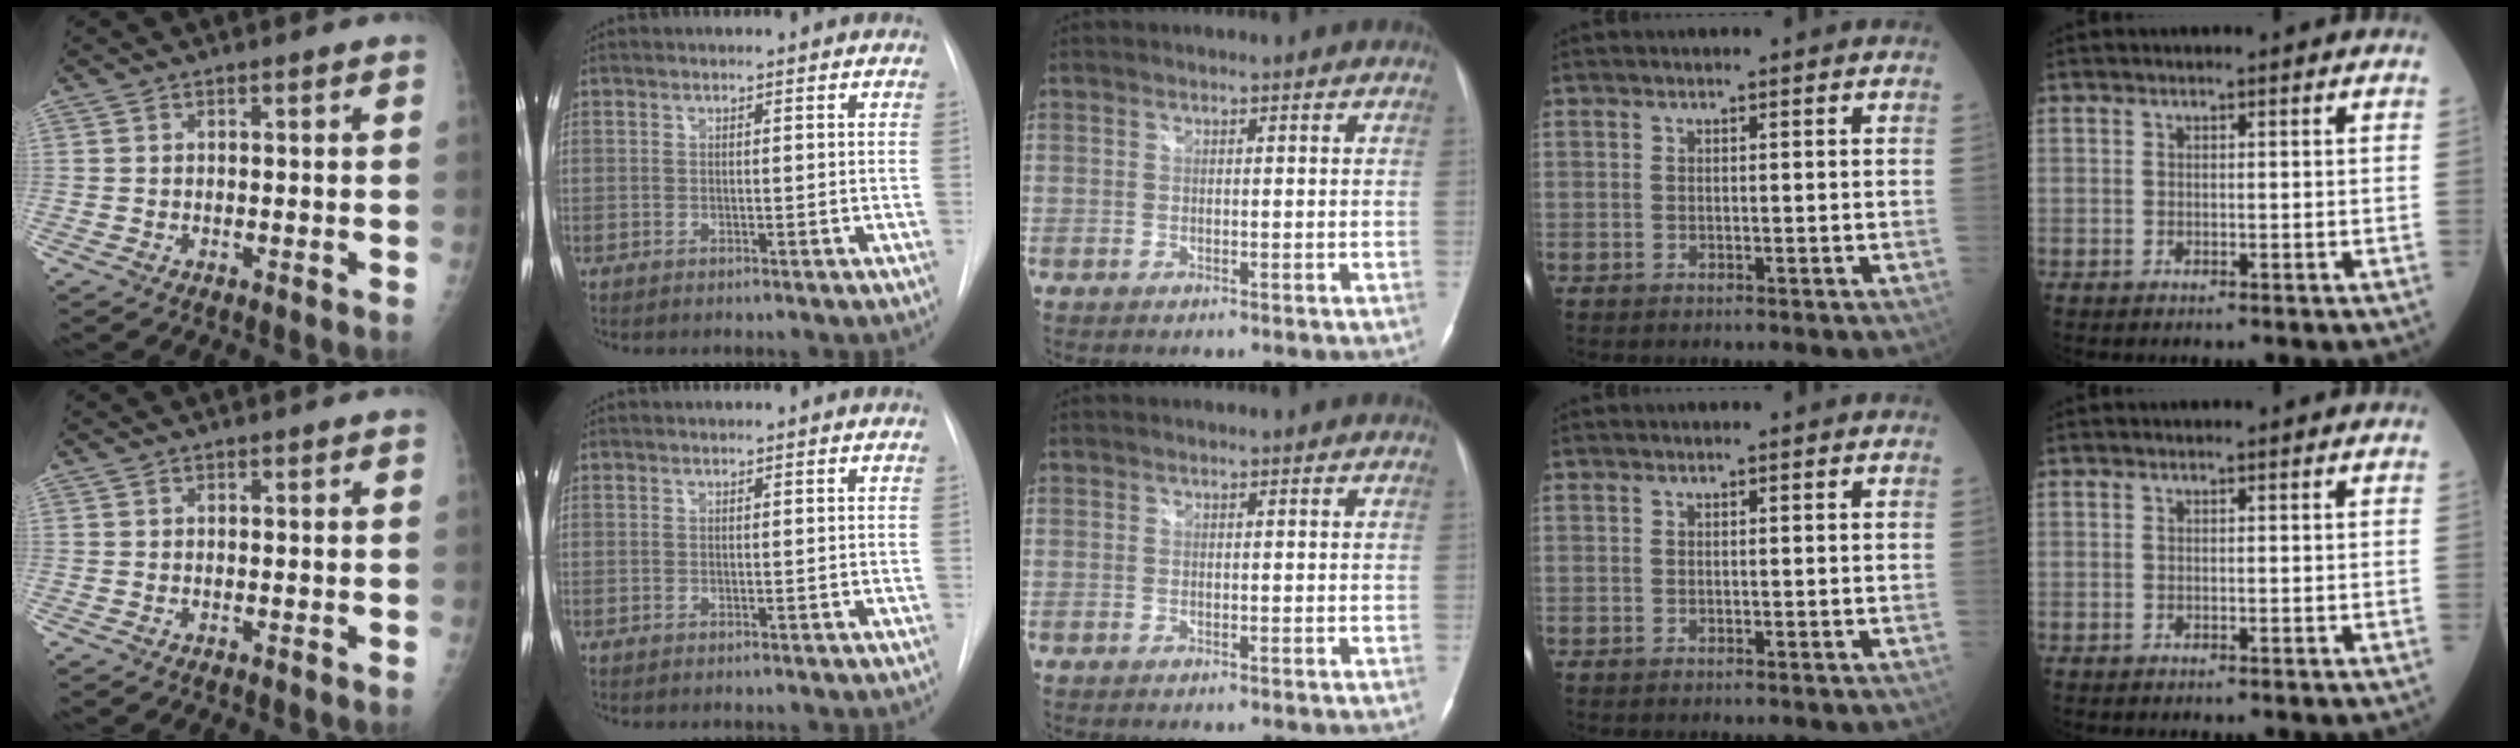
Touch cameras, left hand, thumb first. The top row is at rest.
{}